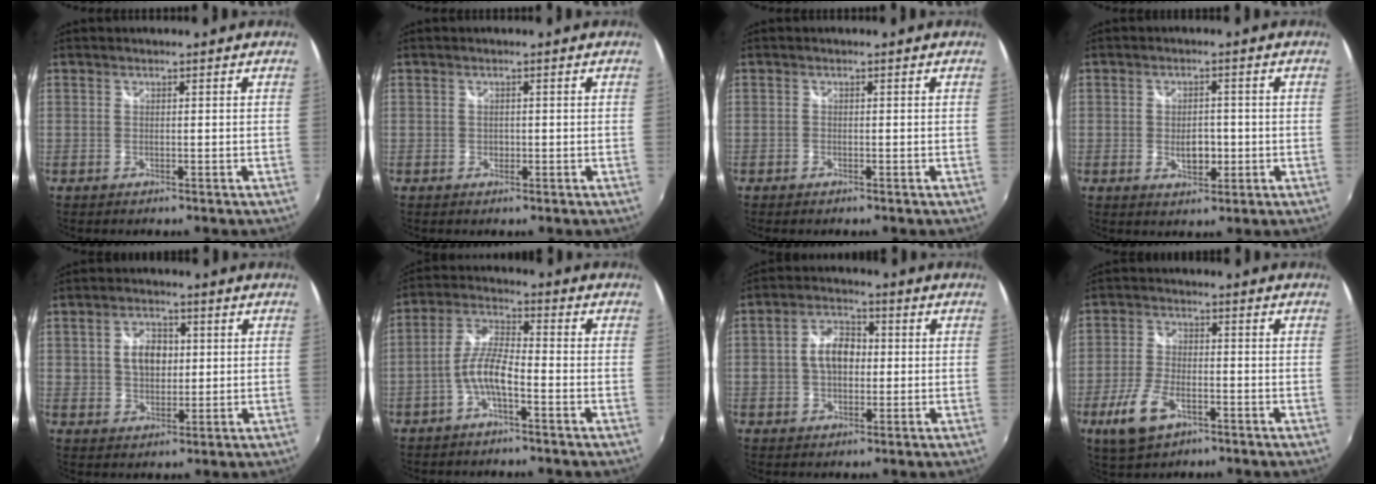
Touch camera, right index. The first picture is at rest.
{"total": 0.9, "force": [-0.2, 0.9, 0.2], "torque": [-0.002, -0.002, -0.003]}
{"total": 0.6, "force": [-0.5, 0.3, 0.2], "torque": [-0.006, -0.003, -0.013]}
{"total": 4.3, "force": [-0.8, 2.8, 3.2], "torque": [-0.055, -0.002, -0.010]}
{"total": 6.8, "force": [1.2, 5.0, 4.5], "torque": [-0.076, 0.012, 0.022]}
{"total": 6.5, "force": [-2.9, 1.7, 5.6], "torque": [-0.123, 0.014, -0.058]}
{"total": 7.3, "force": [0.0, 4.9, 5.4], "torque": [-0.100, 0.017, 0.002]}
{"total": 9.3, "force": [-4.6, 4.8, 6.5], "torque": [-0.152, -0.010, -0.082]}